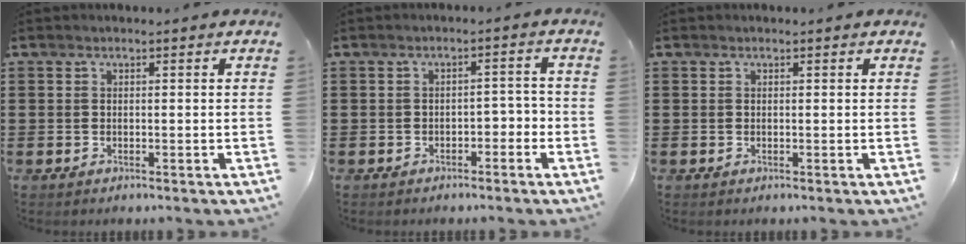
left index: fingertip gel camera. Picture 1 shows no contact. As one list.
[{"total": 2.3, "force": [-1.9, 0.8, 0.9], "torque": [-0.024, 0.004, -0.044]}, {"total": 0.0}]